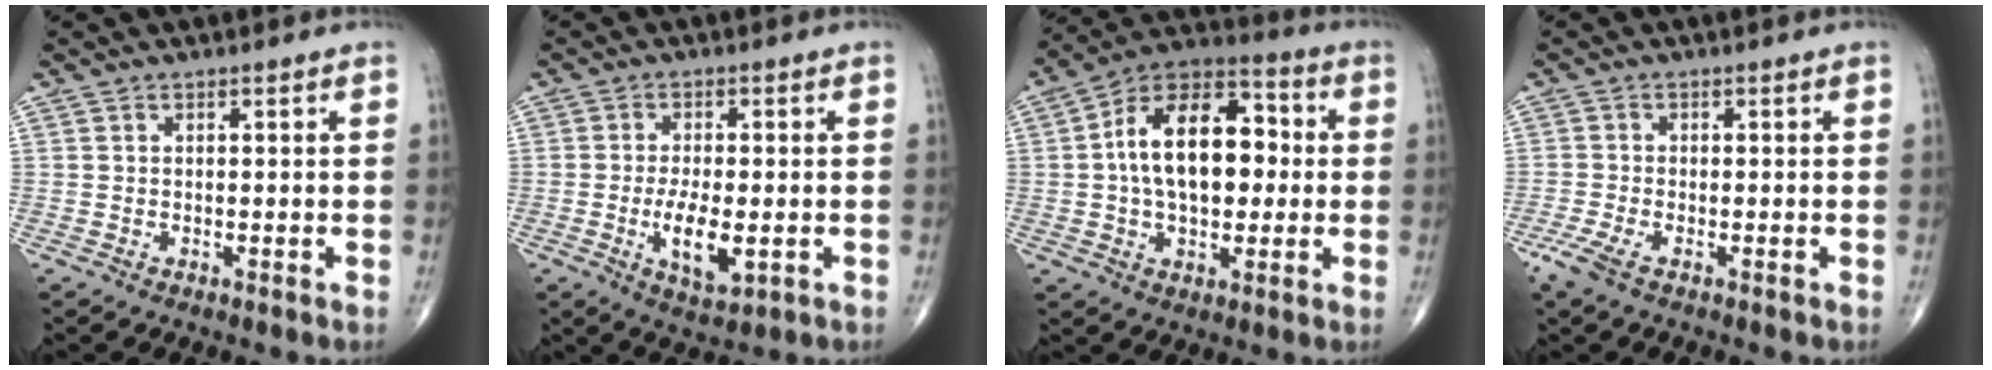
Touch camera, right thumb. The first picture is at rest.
{"total": 7.5, "force": [-1.7, 3.1, 6.6], "torque": [-0.111, -0.008, -0.026]}
{"total": 18.2, "force": [1.1, 10.8, 14.7], "torque": [-0.218, 0.032, 0.010]}
{"total": 3.6, "force": [-2.1, 1.1, 2.7], "torque": [-0.071, -0.003, -0.046]}